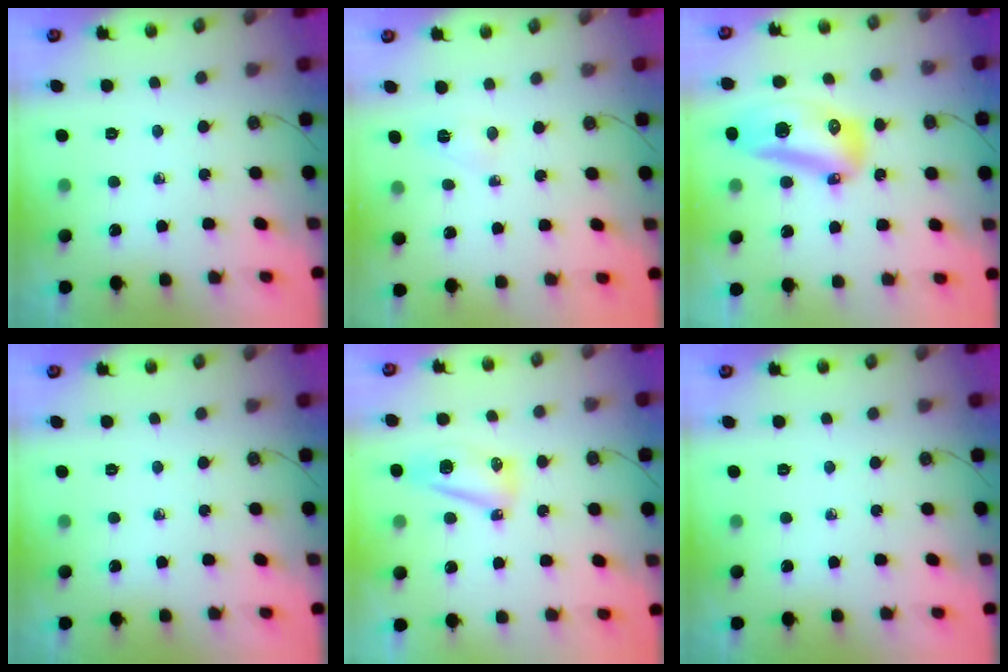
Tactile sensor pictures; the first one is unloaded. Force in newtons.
{"total": 2.7, "press": 2.5, "slide": 1.1}
{"total": 16.0, "press": 15.9, "slide": 1.8}
{"total": 0.0}
{"total": 8.4, "press": 5.3, "slide": 6.5}
{"total": 0.0}